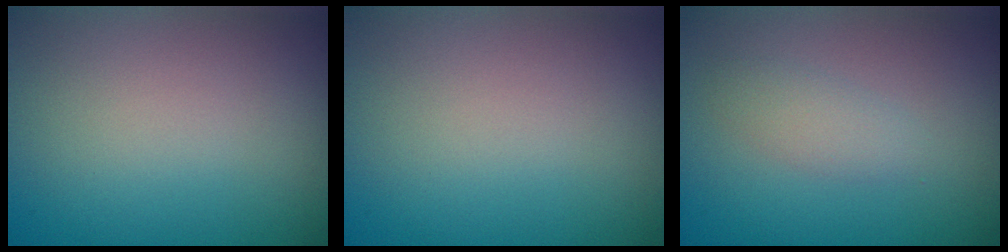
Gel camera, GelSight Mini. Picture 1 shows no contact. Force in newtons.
{"total": 0.0}
{"total": 1.6, "press": 1.6, "slide": 0.0}